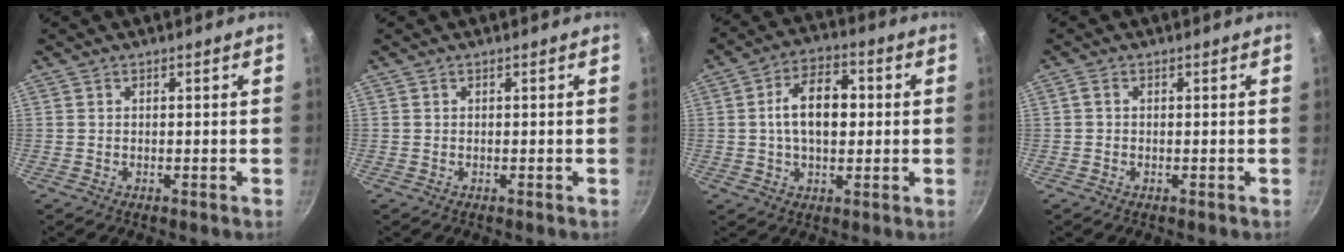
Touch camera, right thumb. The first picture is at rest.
{"total": 0.0}
{"total": 11.4, "force": [0.9, 6.8, 9.1], "torque": [-0.128, 0.020, 0.007]}
{"total": 0.9, "force": [0.0, 0.5, 0.8], "torque": [-0.022, 0.004, -0.005]}